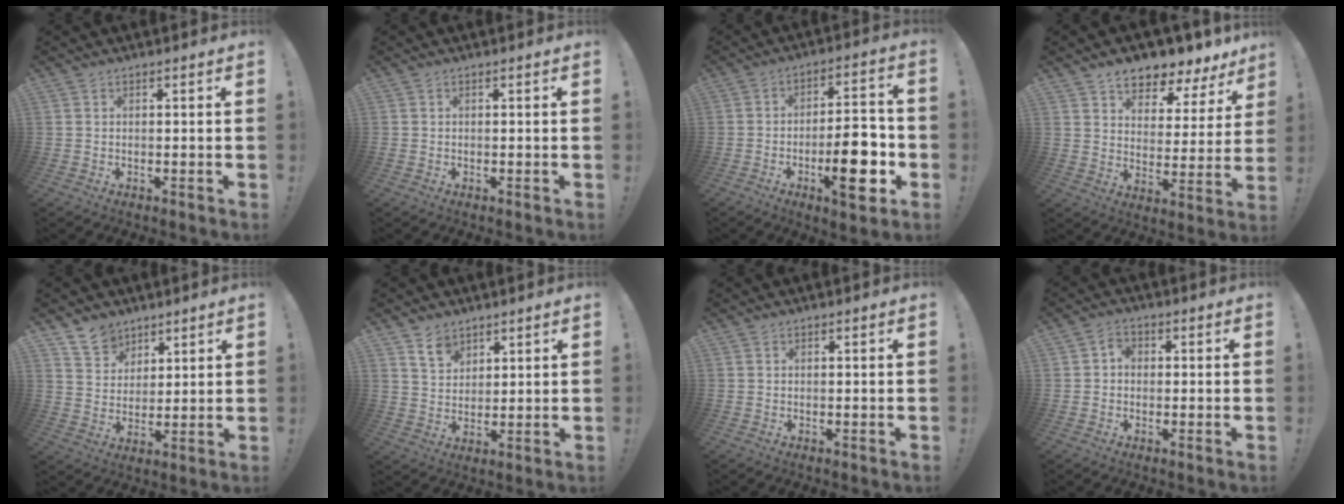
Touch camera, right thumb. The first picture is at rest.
{"total": 0.0}
{"total": 15.2, "force": [-5.2, 4.7, 13.5], "torque": [-0.186, 0.010, -0.081]}
{"total": 7.3, "force": [6.4, 3.0, 1.9], "torque": [-0.026, -0.066, 0.115]}
{"total": 8.4, "force": [6.2, 5.4, 1.3], "torque": [-0.024, -0.042, 0.121]}
{"total": 6.6, "force": [4.7, 4.0, 2.1], "torque": [-0.031, -0.025, 0.089]}
{"total": 0.0}
{"total": 3.1, "force": [-0.6, 2.4, 1.8], "torque": [-0.032, 0.011, -0.011]}